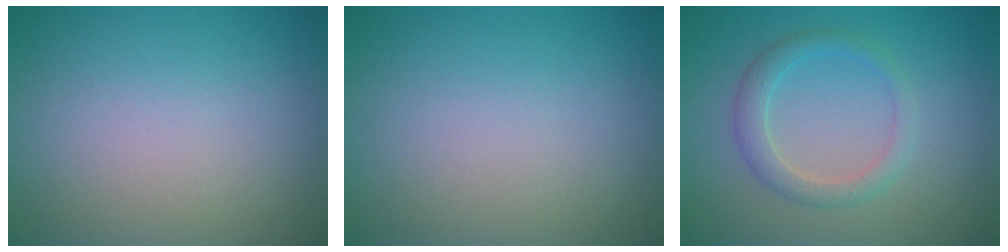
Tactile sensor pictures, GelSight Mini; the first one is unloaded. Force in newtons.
{"total": 0.0}
{"total": 2.4, "press": 2.4, "slide": 0.2}